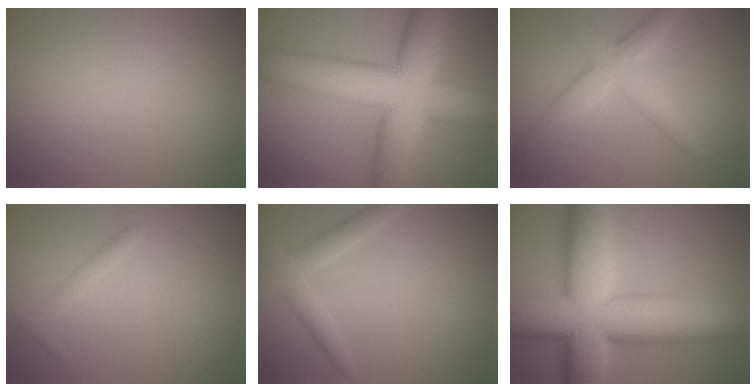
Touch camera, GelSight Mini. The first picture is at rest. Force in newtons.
{"total": 13.3, "press": 13.2, "slide": 0.6}
{"total": 4.3, "press": 4.3, "slide": 0.1}
{"total": 0.9, "press": 0.9, "slide": 0.1}
{"total": 2.6, "press": 2.6, "slide": 0.2}
{"total": 15.6, "press": 15.6, "slide": 0.3}